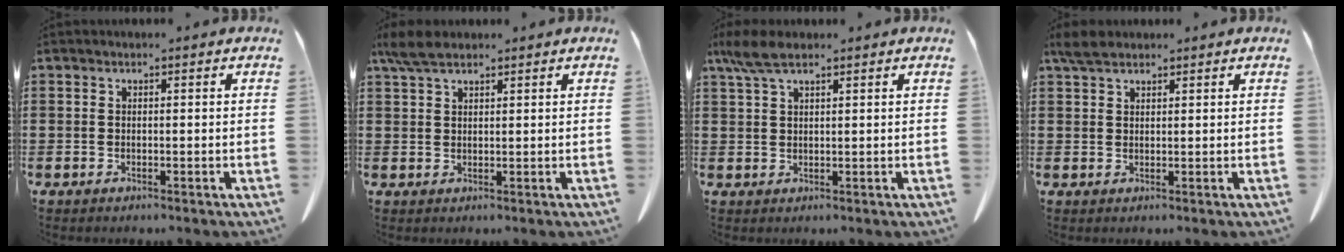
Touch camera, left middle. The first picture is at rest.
{"total": 4.1, "force": [2.9, 1.4, 2.5], "torque": [-0.056, 0.003, 0.054]}
{"total": 4.7, "force": [2.9, 1.3, 3.4], "torque": [-0.088, -0.001, 0.049]}
{"total": 3.0, "force": [2.3, 1.2, 1.4], "torque": [-0.035, 0.007, 0.044]}